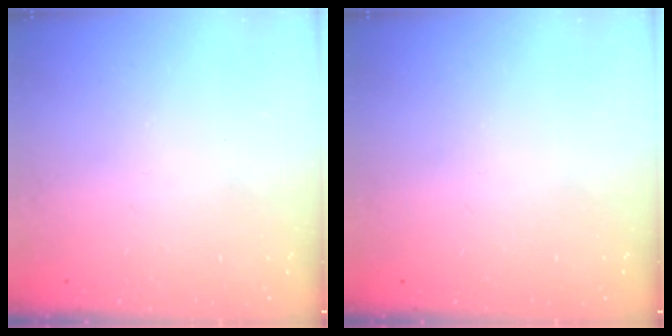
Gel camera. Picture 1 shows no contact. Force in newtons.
{"total": 0.0}